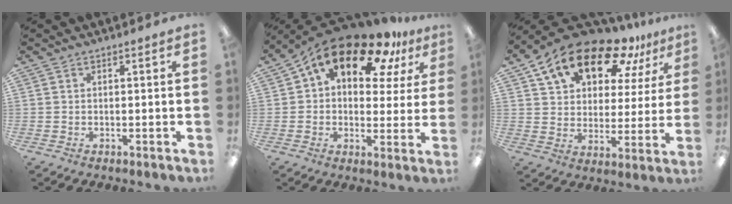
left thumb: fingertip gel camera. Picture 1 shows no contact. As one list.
[{"total": 16.8, "force": [10.4, 8.6, 9.9], "torque": [-0.170, -0.055, 0.180]}, {"total": 18.8, "force": [13.2, 9.5, 9.4], "torque": [-0.181, -0.071, 0.231]}]